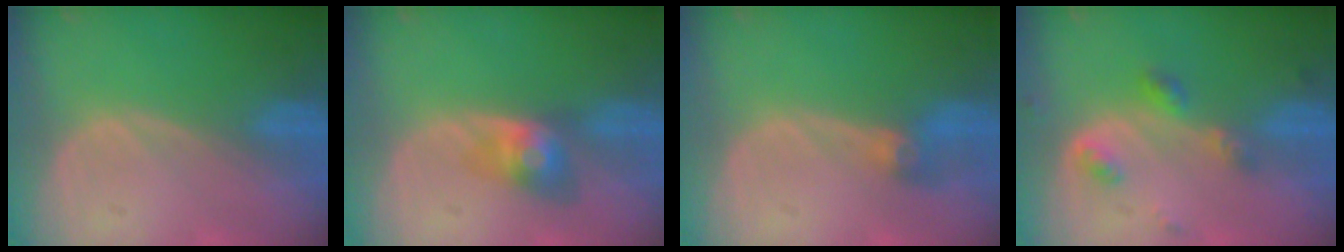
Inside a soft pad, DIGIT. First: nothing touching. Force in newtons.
{"total": 4.0, "press": 4.0, "slide": 0.3}
{"total": 2.9, "press": 2.6, "slide": 1.4}
{"total": 4.4, "press": 4.0, "slide": 1.9}